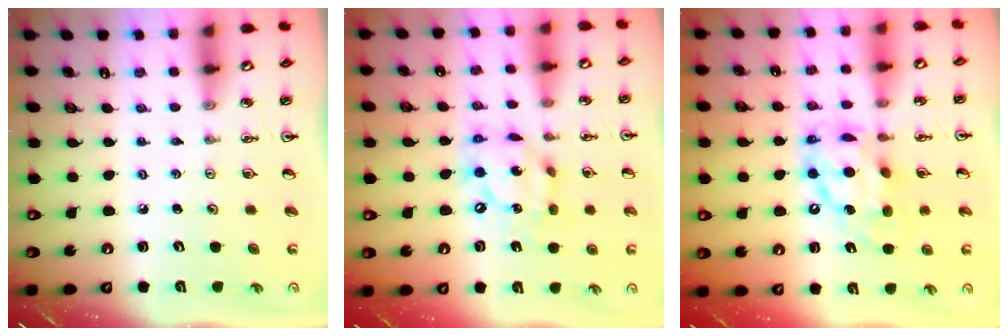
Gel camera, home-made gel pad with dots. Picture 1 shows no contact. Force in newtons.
{"total": 13.0, "press": 12.9, "slide": 1.5}
{"total": 13.2, "press": 13.1, "slide": 1.4}